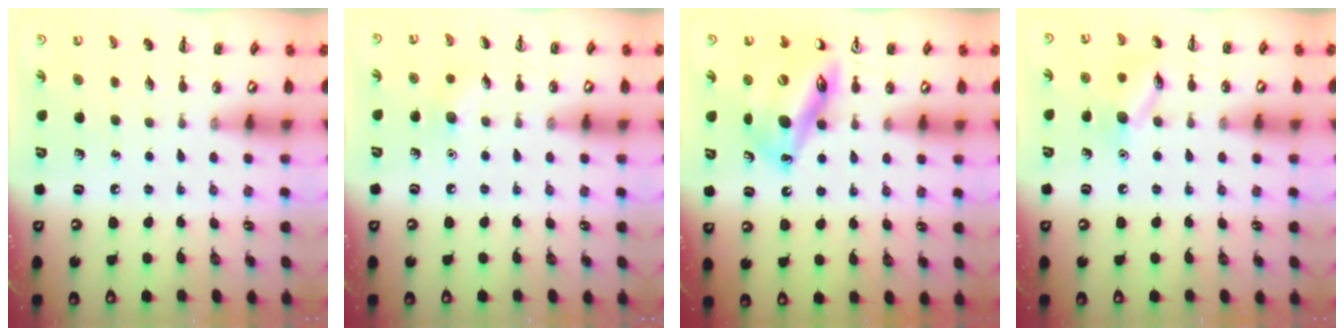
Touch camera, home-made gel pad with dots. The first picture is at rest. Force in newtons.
{"total": 6.2, "press": 5.9, "slide": 1.7}
{"total": 14.9, "press": 14.4, "slide": 3.7}
{"total": 9.7, "press": 9.7, "slide": 0.5}